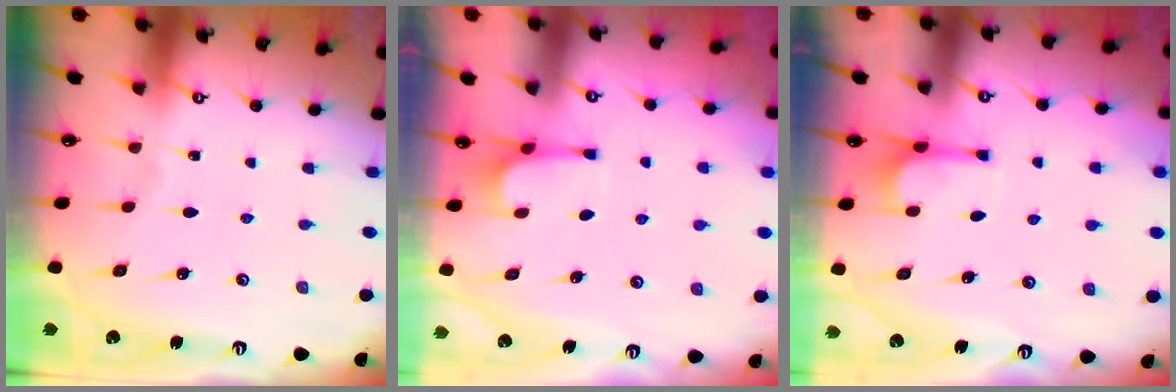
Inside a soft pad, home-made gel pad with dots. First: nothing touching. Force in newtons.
{"total": 2.2, "press": 2.2, "slide": 0.5}
{"total": 4.0, "press": 3.9, "slide": 0.8}